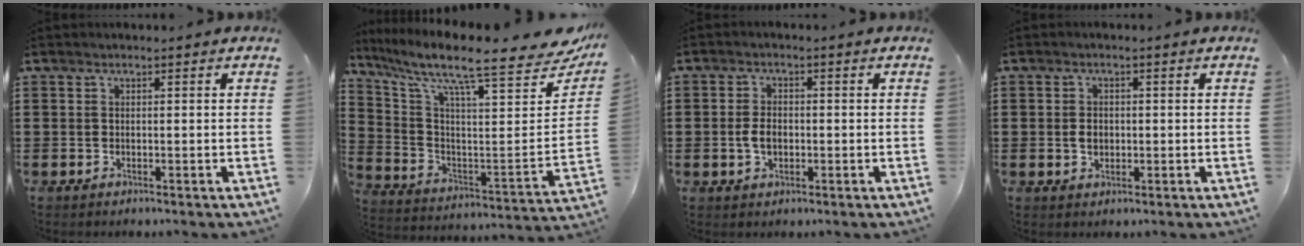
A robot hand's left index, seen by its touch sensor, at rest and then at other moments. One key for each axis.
{"total": 10.7, "fx": 8.7, "fy": 0.9, "fz": 6.2, "tx": -0.136, "ty": -0.084, "tz": 0.132}
{"total": 3.5, "fx": -0.5, "fy": 2.1, "fz": 2.8, "tx": -0.067, "ty": 0.000, "tz": -0.014}
{"total": 2.3, "fx": 0.0, "fy": 1.5, "fz": 1.6, "tx": -0.034, "ty": 0.006, "tz": -0.001}